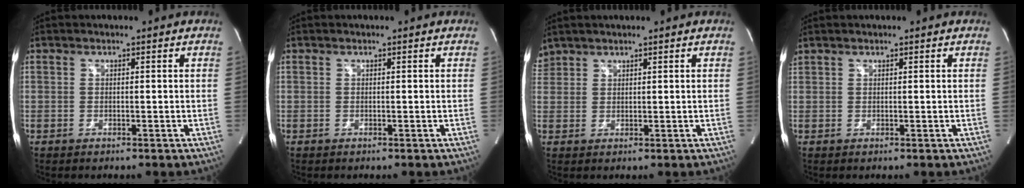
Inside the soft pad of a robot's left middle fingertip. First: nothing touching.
{"total": 0.0}
{"total": 2.5, "force": [2.3, 1.0, 0.0], "torque": [-0.004, 0.016, 0.049]}
{"total": 0.8, "force": [0.8, 0.0, 0.2], "torque": [-0.014, 0.016, 0.021]}